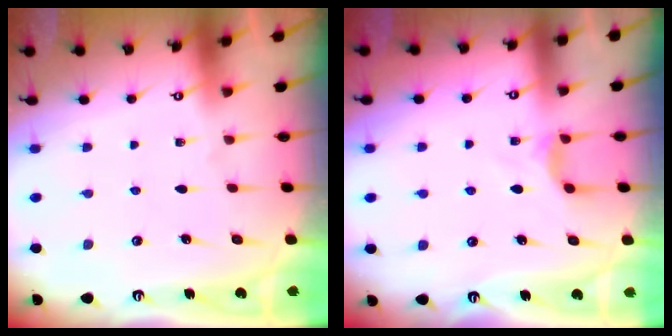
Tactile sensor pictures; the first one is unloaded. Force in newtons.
{"total": 2.9, "press": 2.9, "slide": 0.4}